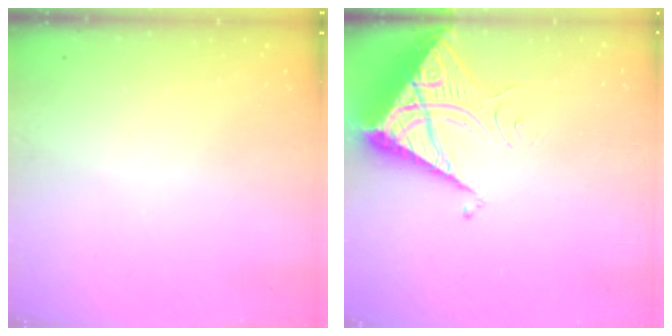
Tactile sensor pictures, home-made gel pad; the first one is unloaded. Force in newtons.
{"total": 9.8, "press": 9.8, "slide": 1.0}